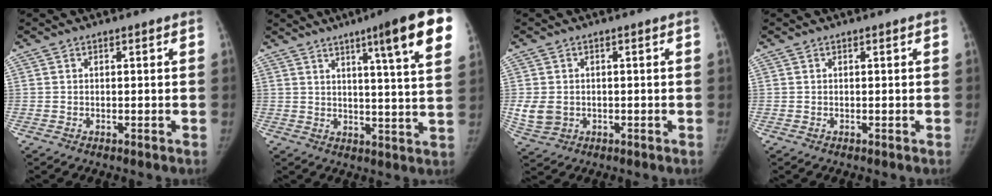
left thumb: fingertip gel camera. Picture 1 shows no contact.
{"total": 15.9, "force": [8.3, 1.3, 13.6], "torque": [-0.173, -0.034, 0.100]}
{"total": 5.0, "force": [-0.6, 4.2, 2.7], "torque": [-0.048, -0.002, 0.001]}
{"total": 0.0}